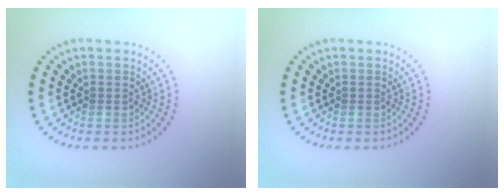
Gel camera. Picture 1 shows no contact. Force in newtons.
{"total": 0.0}